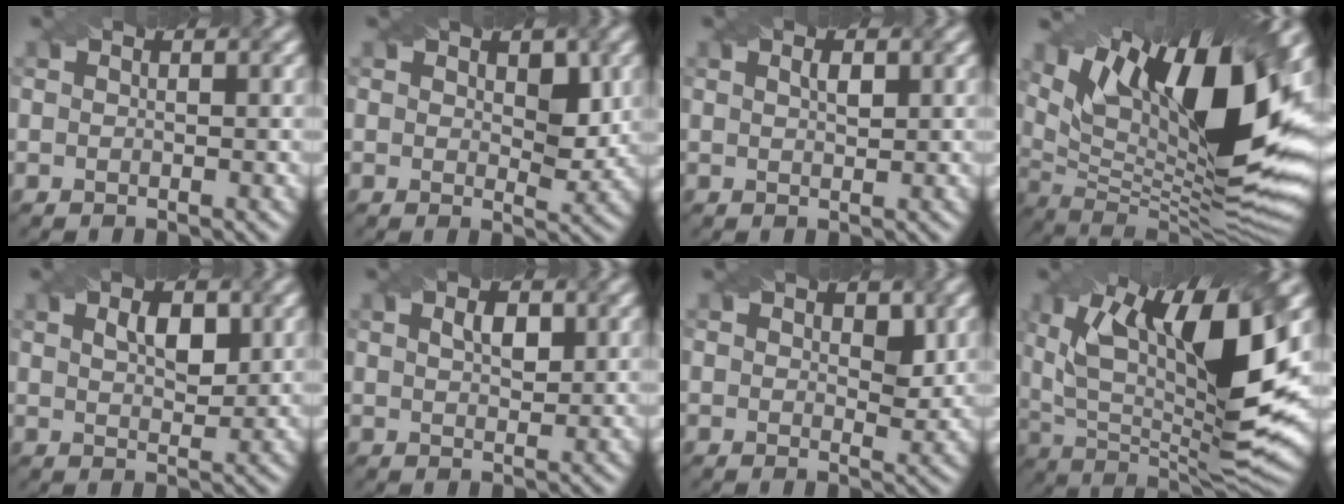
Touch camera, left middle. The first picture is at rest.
{"total": 3.0, "force": [0.9, 1.8, 2.2], "torque": [-0.032, -0.010, 0.019]}
{"total": 1.2, "force": [0.6, 0.5, 0.9], "torque": [-0.020, 0.002, 0.011]}
{"total": 16.7, "force": [6.7, 6.1, 14.0], "torque": [-0.225, 0.011, 0.118]}
{"total": 3.0, "force": [1.2, 1.5, 2.3], "torque": [-0.043, 0.003, 0.025]}
{"total": 2.1, "force": [0.9, 1.0, 1.6], "torque": [-0.031, 0.003, 0.019]}
{"total": 2.2, "force": [0.8, 1.3, 1.6], "torque": [-0.021, -0.009, 0.016]}
{"total": 14.7, "force": [5.0, 5.0, 12.9], "torque": [-0.220, -0.009, 0.089]}